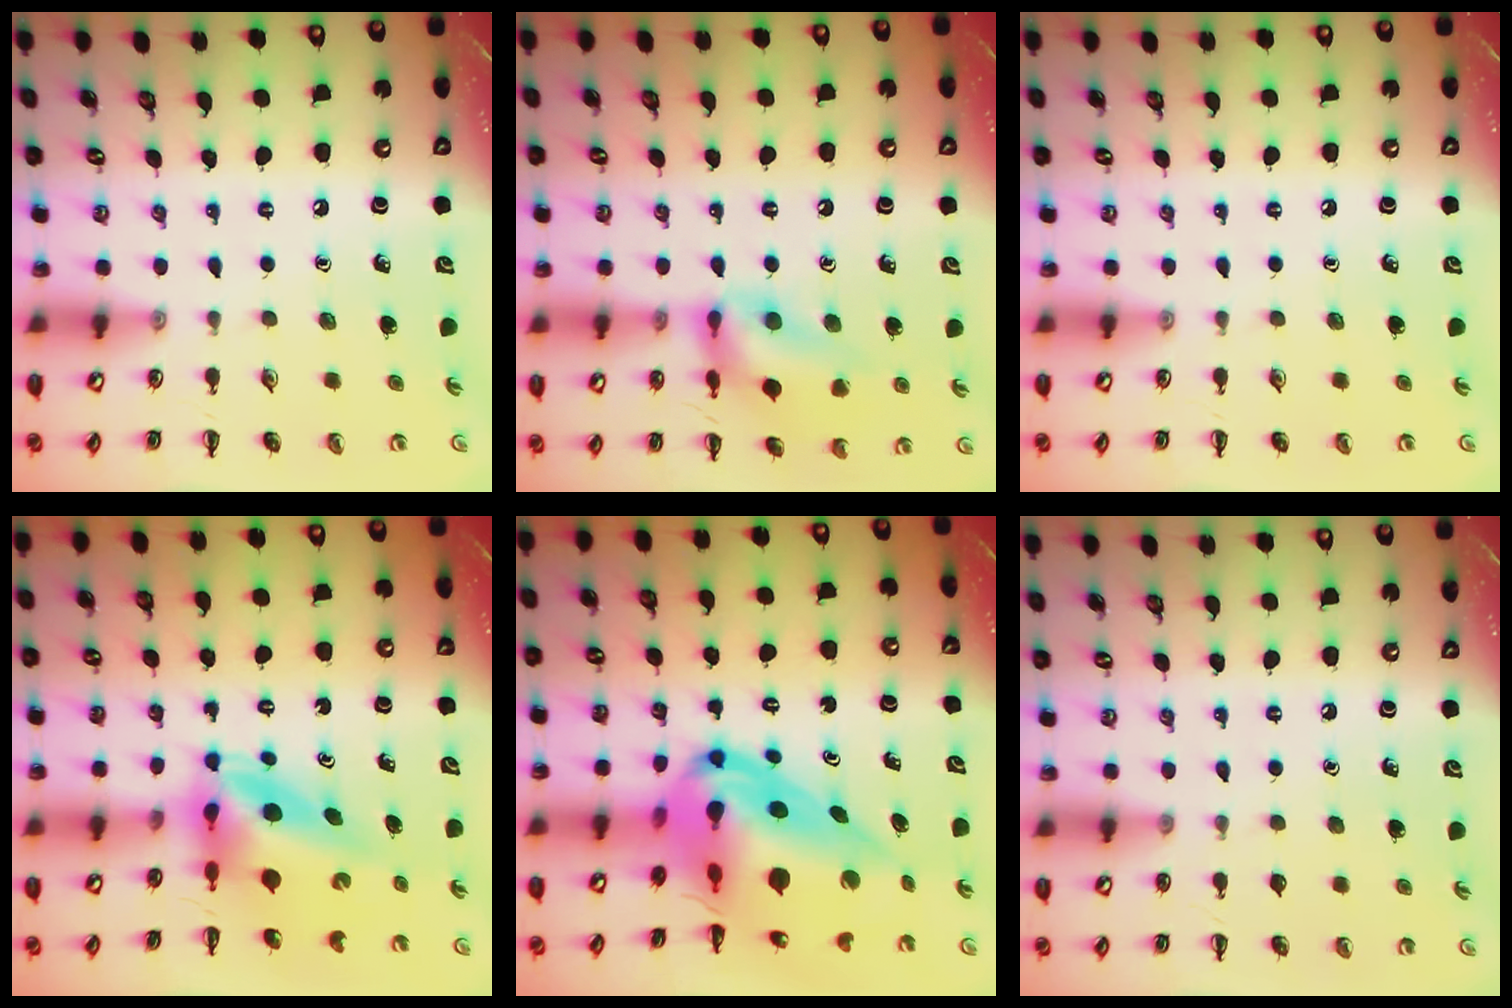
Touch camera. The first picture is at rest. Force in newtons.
{"total": 13.5, "press": 13.5, "slide": 1.1}
{"total": 0.0}
{"total": 6.2, "press": 6.0, "slide": 1.4}
{"total": 16.9, "press": 16.1, "slide": 5.3}
{"total": 0.6, "press": 0.6, "slide": 0.1}